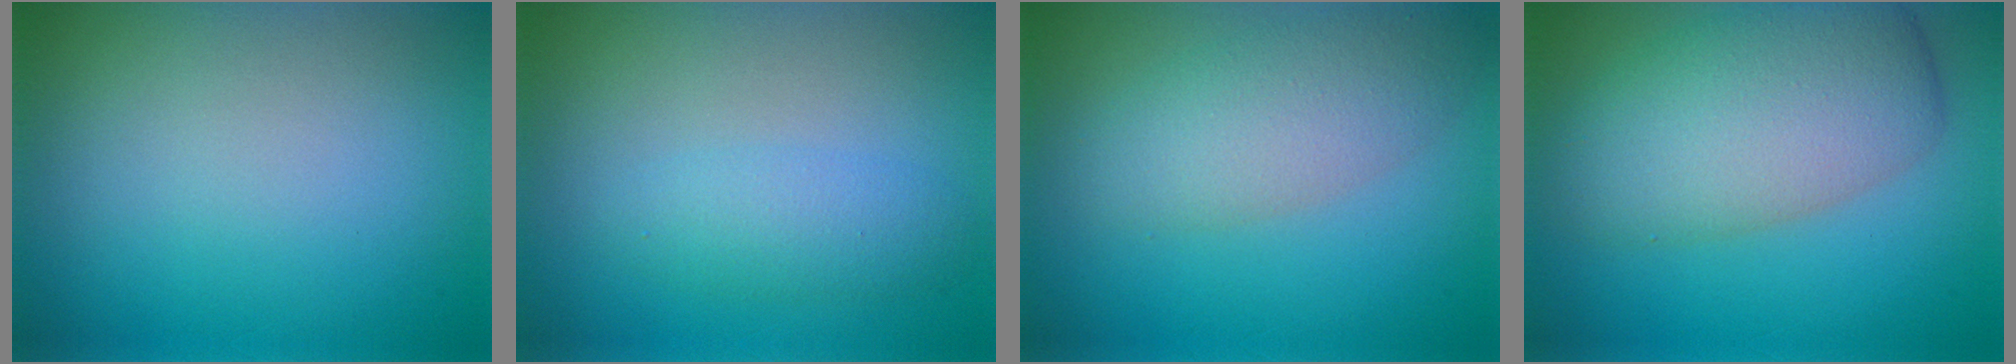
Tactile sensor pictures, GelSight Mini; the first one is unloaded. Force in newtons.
{"total": 2.3, "press": 2.3, "slide": 0.1}
{"total": 4.4, "press": 4.4, "slide": 0.1}
{"total": 7.7, "press": 7.7, "slide": 0.7}